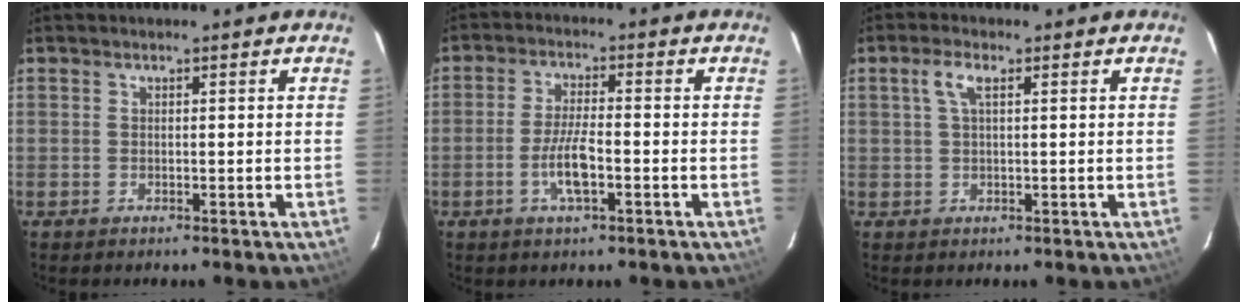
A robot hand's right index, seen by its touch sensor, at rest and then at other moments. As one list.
[{"total": 5.9, "force": [-2.2, 1.2, 5.4], "torque": [-0.106, 0.000, -0.042]}, {"total": 3.0, "force": [1.1, 1.0, 2.6], "torque": [-0.056, 0.008, 0.021]}]